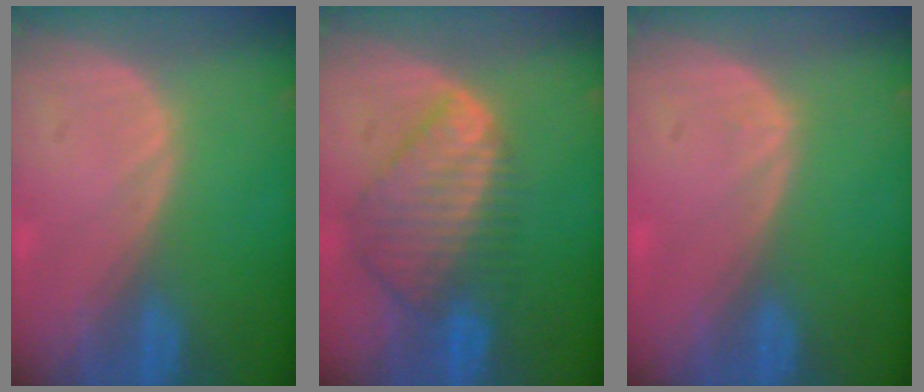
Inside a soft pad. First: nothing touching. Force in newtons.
{"total": 9.0, "press": 7.7, "slide": 4.5}
{"total": 0.5, "press": 0.2, "slide": 0.5}